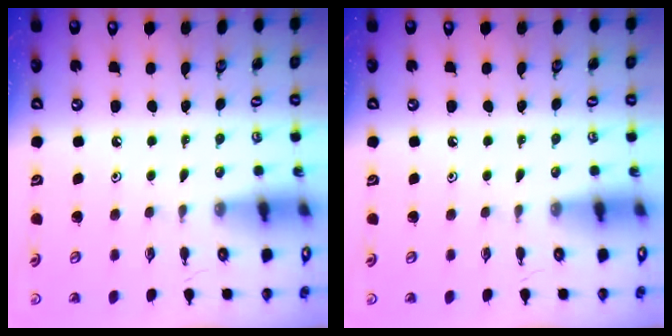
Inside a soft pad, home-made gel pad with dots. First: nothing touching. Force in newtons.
{"total": 0.0}